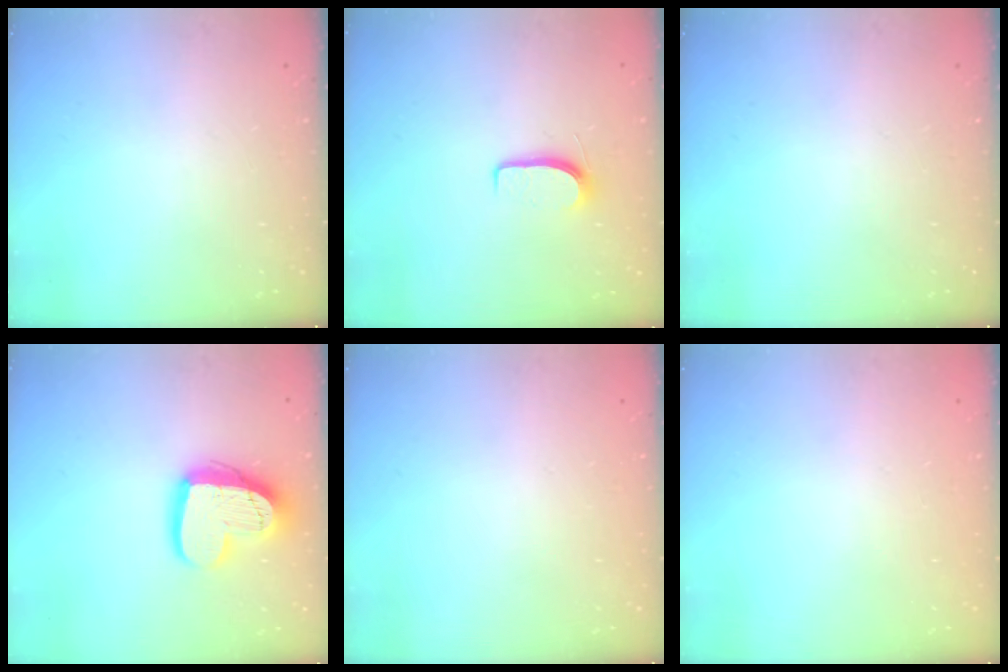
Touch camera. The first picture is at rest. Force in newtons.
{"total": 6.1, "press": 6.0, "slide": 0.7}
{"total": 0.0}
{"total": 16.3, "press": 16.3, "slide": 1.3}
{"total": 0.0}
{"total": 0.0}